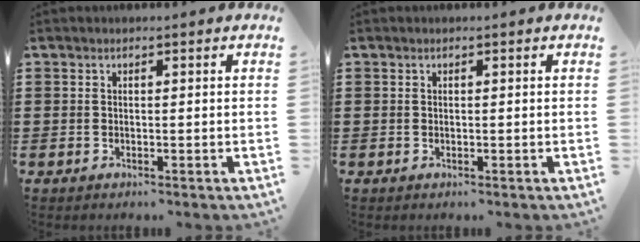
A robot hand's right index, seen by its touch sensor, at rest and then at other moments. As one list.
[{"total": 0.0}]